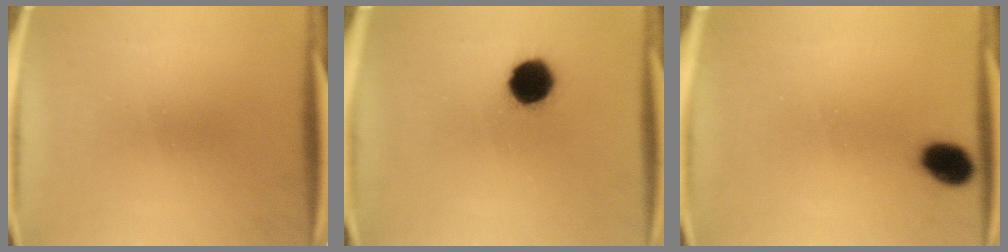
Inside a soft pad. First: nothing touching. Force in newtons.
{"total": 9.7}
{"total": 6.0}